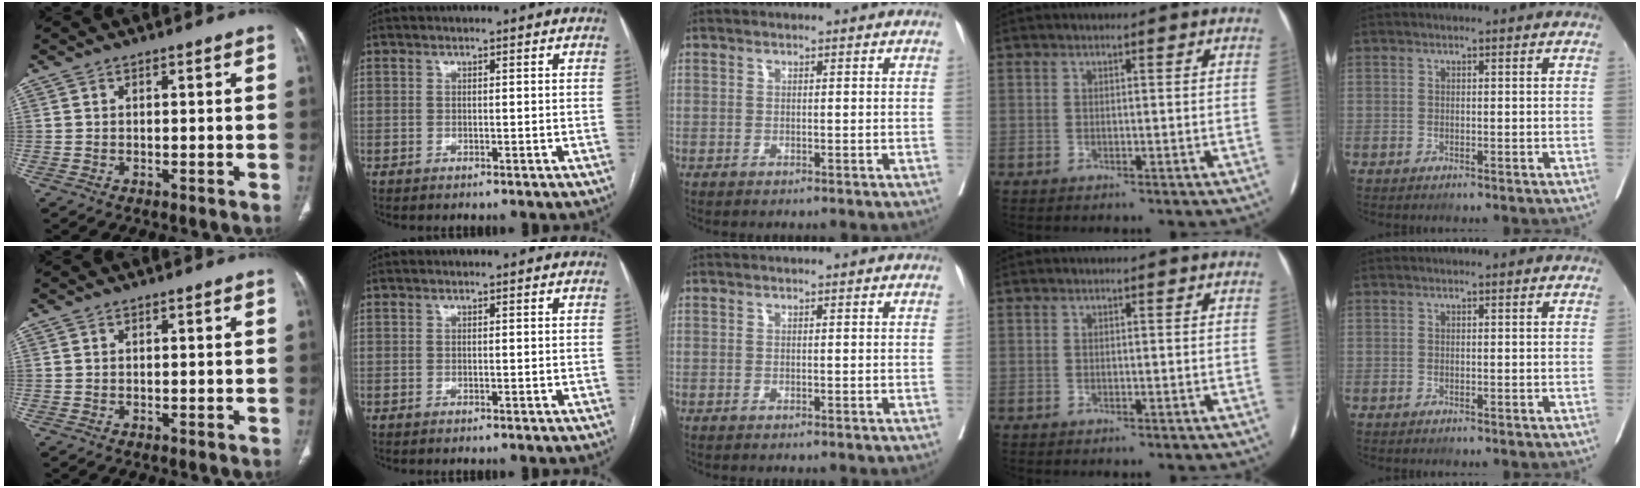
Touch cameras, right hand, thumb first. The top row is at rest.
{}